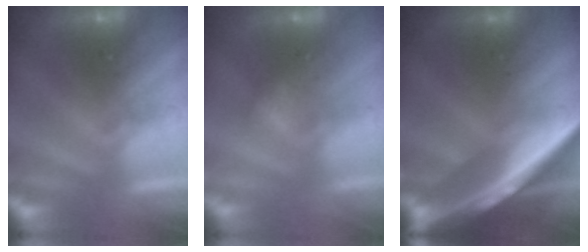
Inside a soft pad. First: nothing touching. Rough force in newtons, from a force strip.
{"total": 2.9}
{"total": 7.6}